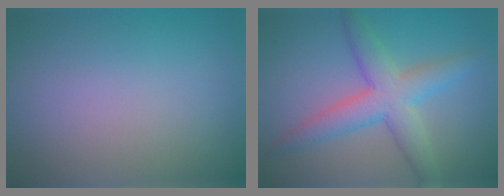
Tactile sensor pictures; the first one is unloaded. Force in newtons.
{"total": 5.3, "press": 5.3, "slide": 0.2}